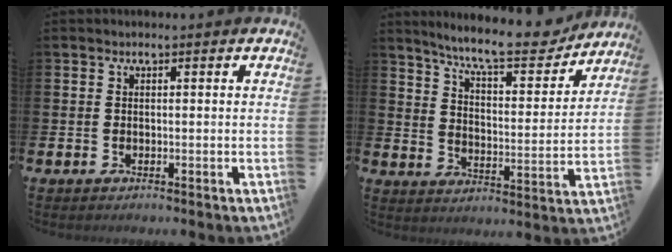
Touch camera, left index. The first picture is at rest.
{"total": 10.1, "force": [9.2, 1.6, 3.8], "torque": [-0.090, -0.062, 0.156]}